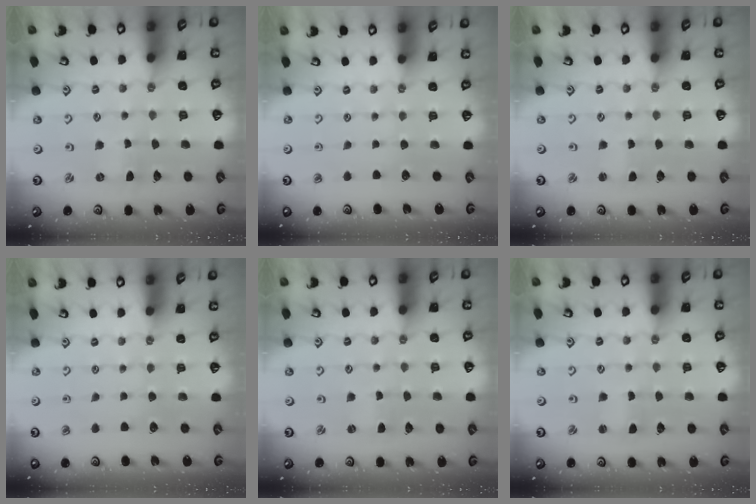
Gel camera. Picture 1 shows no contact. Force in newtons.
{"total": 0.0}
{"total": 0.9, "press": 0.9, "slide": 0.1}
{"total": 0.0}
{"total": 0.9, "press": 0.9, "slide": 0.2}
{"total": 0.9, "press": 0.9, "slide": 0.0}